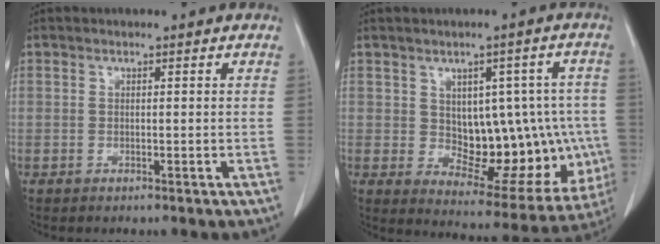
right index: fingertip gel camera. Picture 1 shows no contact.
{"total": 15.0, "force": [-0.1, 7.9, 12.7], "torque": [-0.146, 0.018, 0.025]}